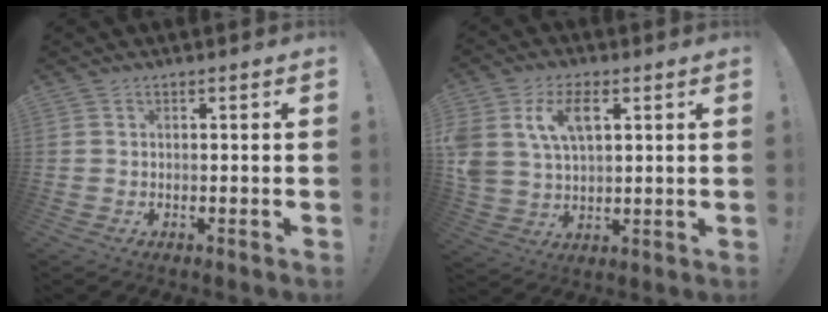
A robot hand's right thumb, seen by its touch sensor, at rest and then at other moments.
{"total": 11.2, "force": [4.7, 7.1, 7.3], "torque": [-0.140, -0.006, 0.086]}